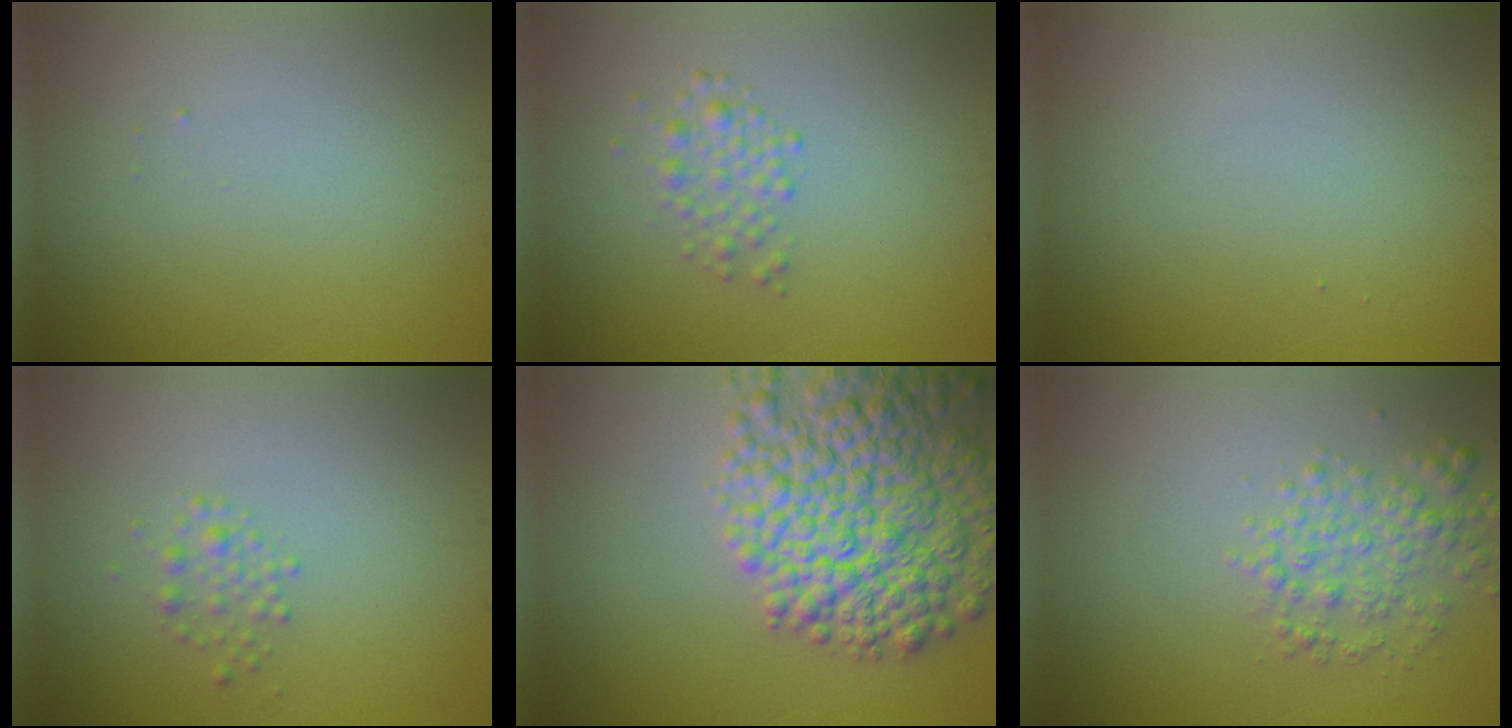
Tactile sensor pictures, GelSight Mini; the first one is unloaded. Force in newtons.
{"total": 1.8, "press": 1.8, "slide": 0.1}
{"total": 0.0}
{"total": 1.3, "press": 1.3, "slide": 0.0}
{"total": 10.3, "press": 10.3, "slide": 0.5}
{"total": 2.9, "press": 2.9, "slide": 0.1}